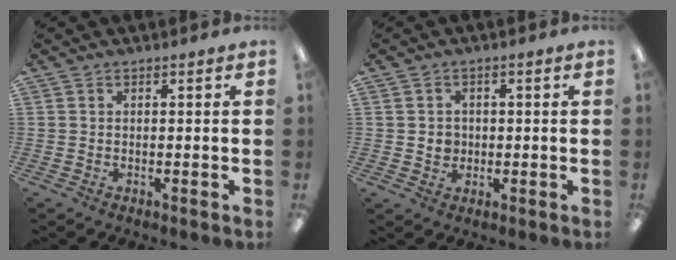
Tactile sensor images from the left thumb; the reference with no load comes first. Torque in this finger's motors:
{"motor_torque": [-0.07, 0.07, -0.07, -0.10, 0.00]}